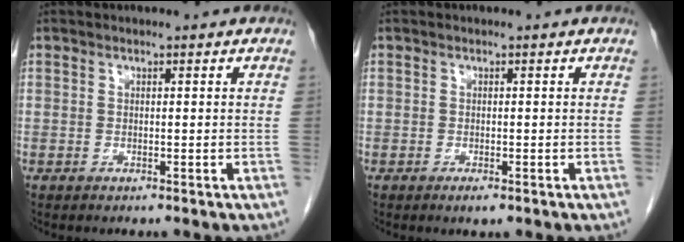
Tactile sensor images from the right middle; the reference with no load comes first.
{"total": 1.2, "force": [-0.7, 0.4, 0.9], "torque": [-0.014, -0.001, -0.008]}